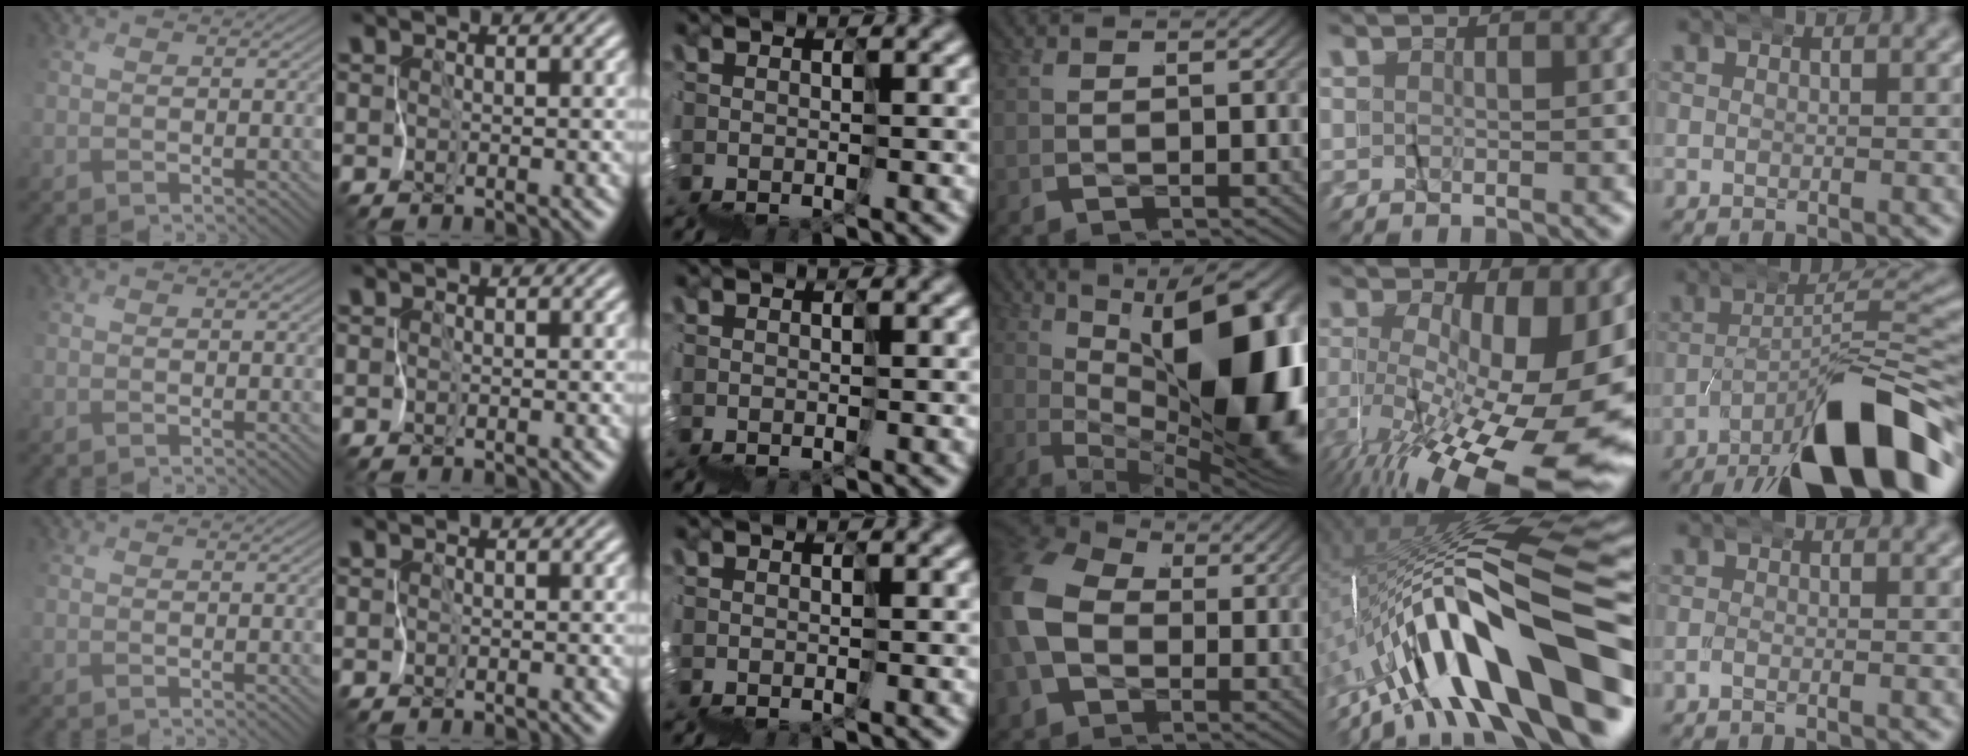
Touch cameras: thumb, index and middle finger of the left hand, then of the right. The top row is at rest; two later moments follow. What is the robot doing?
{"motion": "wrap", "object": "felt sheet"}